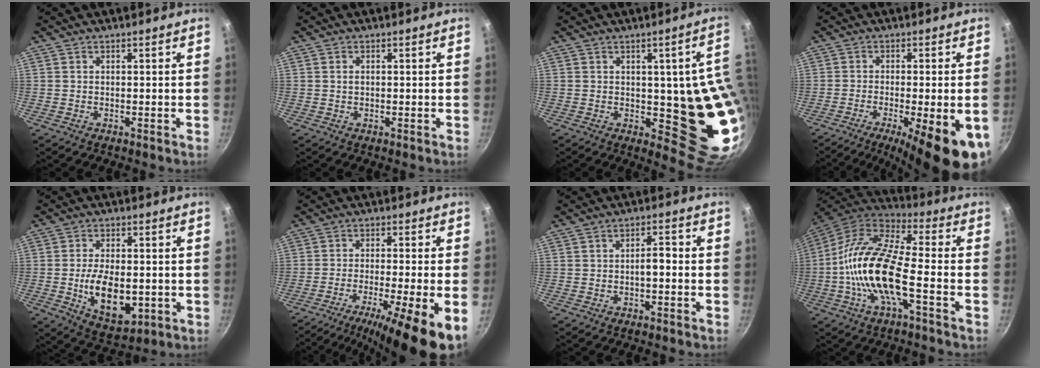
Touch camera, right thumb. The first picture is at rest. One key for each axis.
{"total": 0.9, "fx": 0.1, "fy": 0.6, "fz": 0.6, "tx": -0.010, "ty": 0.003, "tz": 0.002}
{"total": 13.7, "fx": 0.7, "fy": 5.0, "fz": 12.8, "tx": -0.095, "ty": -0.028, "tz": 0.014}
{"total": 16.3, "fx": -6.6, "fy": 4.3, "fz": 14.2, "tx": -0.190, "ty": -0.003, "tz": -0.090}
{"total": 12.1, "fx": -1.5, "fy": 6.8, "fz": 9.8, "tx": -0.151, "ty": -0.008, "tz": -0.013}
{"total": 12.9, "fx": -6.8, "fy": 1.1, "fz": 10.9, "tx": -0.185, "ty": 0.008, "tz": -0.113}
{"total": 3.1, "fx": -0.6, "fy": 1.4, "fz": 2.7, "tx": -0.033, "ty": 0.017, "tz": -0.011}
{"total": 17.4, "fx": -3.6, "fy": 6.0, "fz": 15.9, "tx": -0.306, "ty": 0.038, "tz": -0.089}